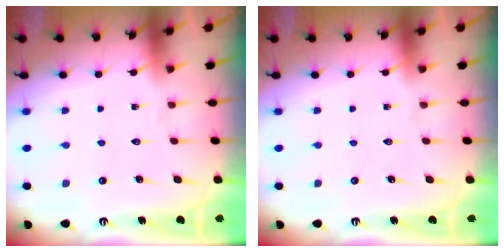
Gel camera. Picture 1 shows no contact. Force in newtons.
{"total": 0.0}